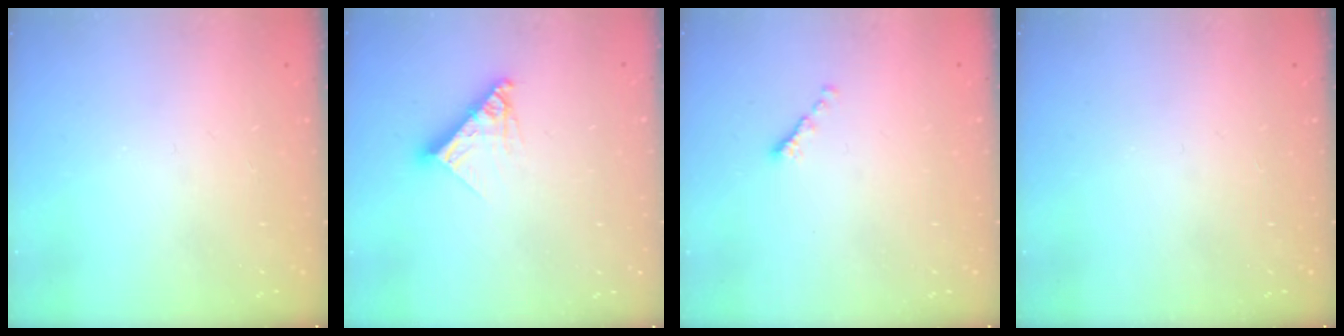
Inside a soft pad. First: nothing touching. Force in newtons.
{"total": 11.7, "press": 11.6, "slide": 1.1}
{"total": 0.0}
{"total": 0.0}